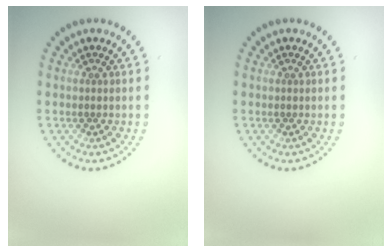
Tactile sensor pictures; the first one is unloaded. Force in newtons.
{"total": 0.0}